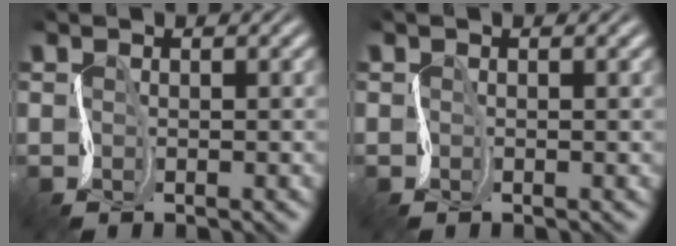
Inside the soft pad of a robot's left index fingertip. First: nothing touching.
{"total": 0.6, "force": [0.2, 0.0, 0.5], "torque": [-0.008, 0.004, 0.001]}